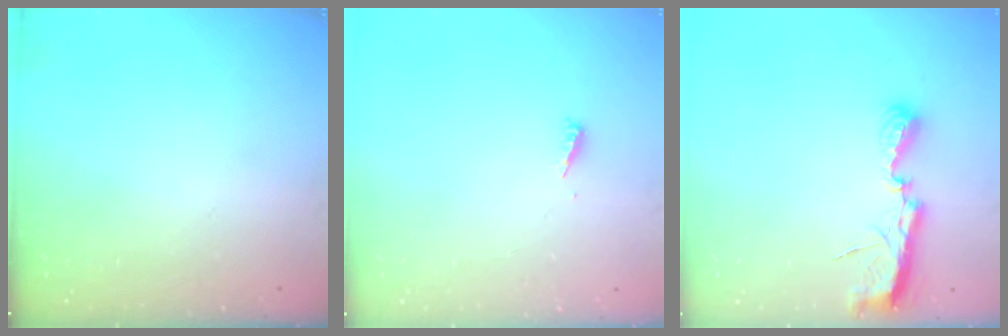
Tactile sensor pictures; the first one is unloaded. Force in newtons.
{"total": 3.6, "press": 3.6, "slide": 0.4}
{"total": 7.2, "press": 7.2, "slide": 0.5}